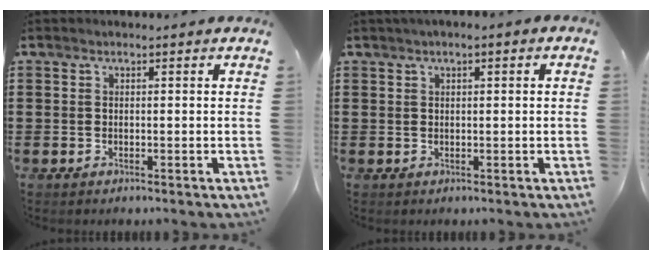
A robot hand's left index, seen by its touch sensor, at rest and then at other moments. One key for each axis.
{"total": 1.0, "fx": 0.2, "fy": 0.1, "fz": 1.0, "tx": -0.016, "ty": -0.001, "tz": 0.004}